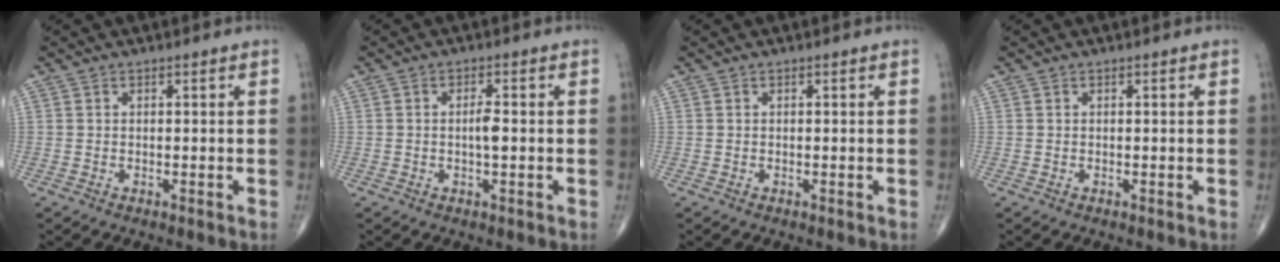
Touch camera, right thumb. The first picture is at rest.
{"total": 2.8, "force": [-0.2, 0.9, 2.6], "torque": [-0.049, 0.002, -0.006]}
{"total": 0.0}
{"total": 0.0}